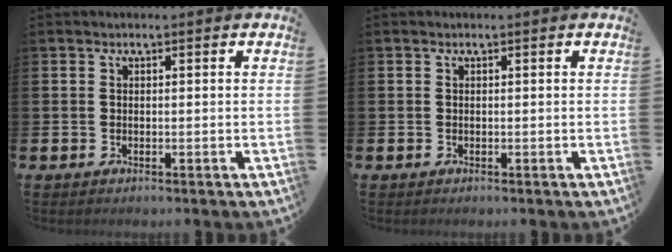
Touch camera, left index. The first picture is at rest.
{"total": 0.0}